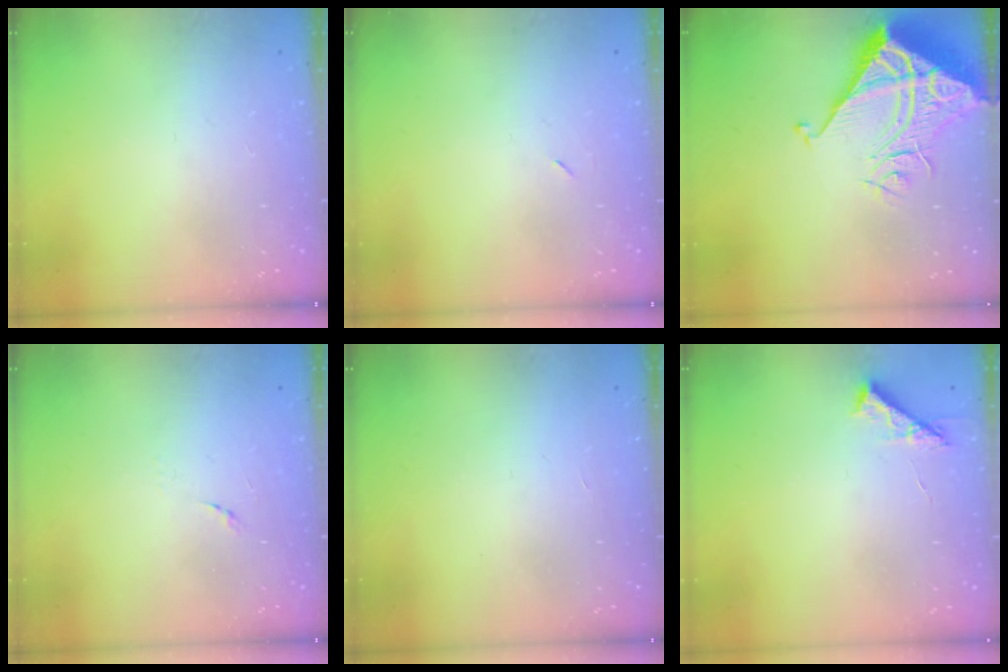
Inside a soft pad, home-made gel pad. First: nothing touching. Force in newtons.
{"total": 2.3, "press": 2.0, "slide": 1.2}
{"total": 9.4, "press": 9.3, "slide": 1.0}
{"total": 5.7, "press": 5.6, "slide": 0.6}
{"total": 1.6, "press": 1.6, "slide": 0.1}
{"total": 6.0, "press": 6.0, "slide": 0.5}